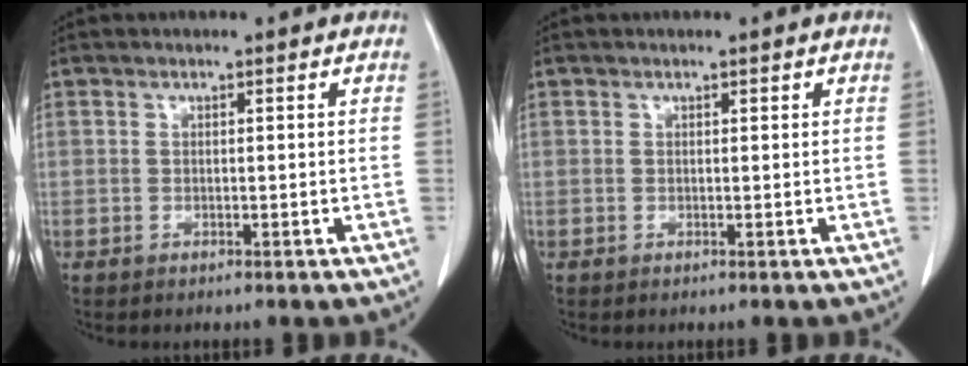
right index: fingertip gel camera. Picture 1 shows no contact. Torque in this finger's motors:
{"motor_torque": [0.00, 0.00, 0.00, 0.00]}